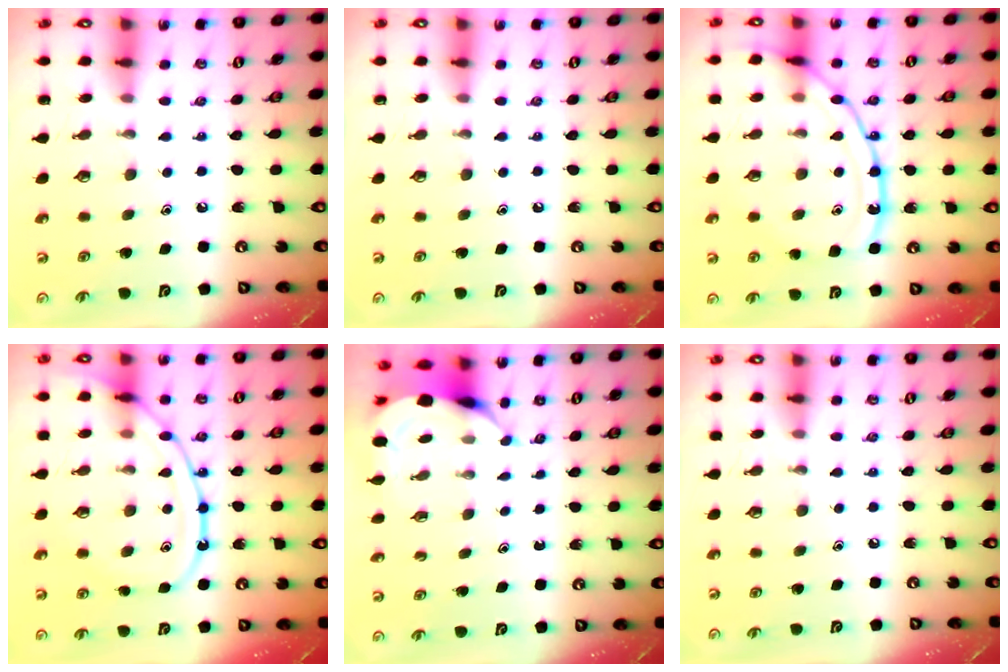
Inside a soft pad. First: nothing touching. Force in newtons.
{"total": 0.0}
{"total": 15.8, "press": 15.7, "slide": 1.6}
{"total": 13.8, "press": 13.8, "slide": 1.3}
{"total": 4.5, "press": 4.5, "slide": 0.2}
{"total": 2.9, "press": 2.9, "slide": 0.5}